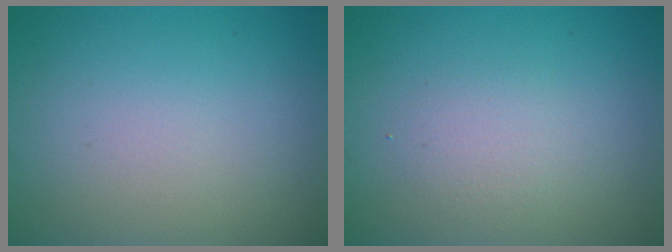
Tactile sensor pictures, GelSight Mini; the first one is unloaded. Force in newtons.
{"total": 1.7, "press": 1.7, "slide": 0.1}